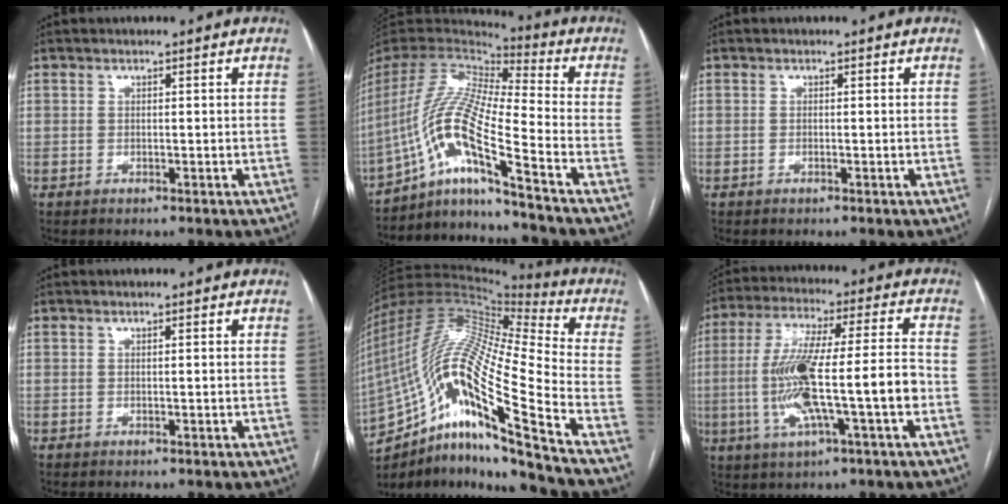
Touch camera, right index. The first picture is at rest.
{"total": 15.4, "force": [-9.6, -1.1, 11.9], "torque": [-0.245, 0.006, -0.178]}
{"total": 0.0}
{"total": 0.0}
{"total": 23.8, "force": [-13.5, 0.9, 19.6], "torque": [-0.396, 0.000, -0.246]}
{"total": 15.5, "force": [-3.1, 1.2, 15.2], "torque": [-0.290, 0.011, -0.054]}